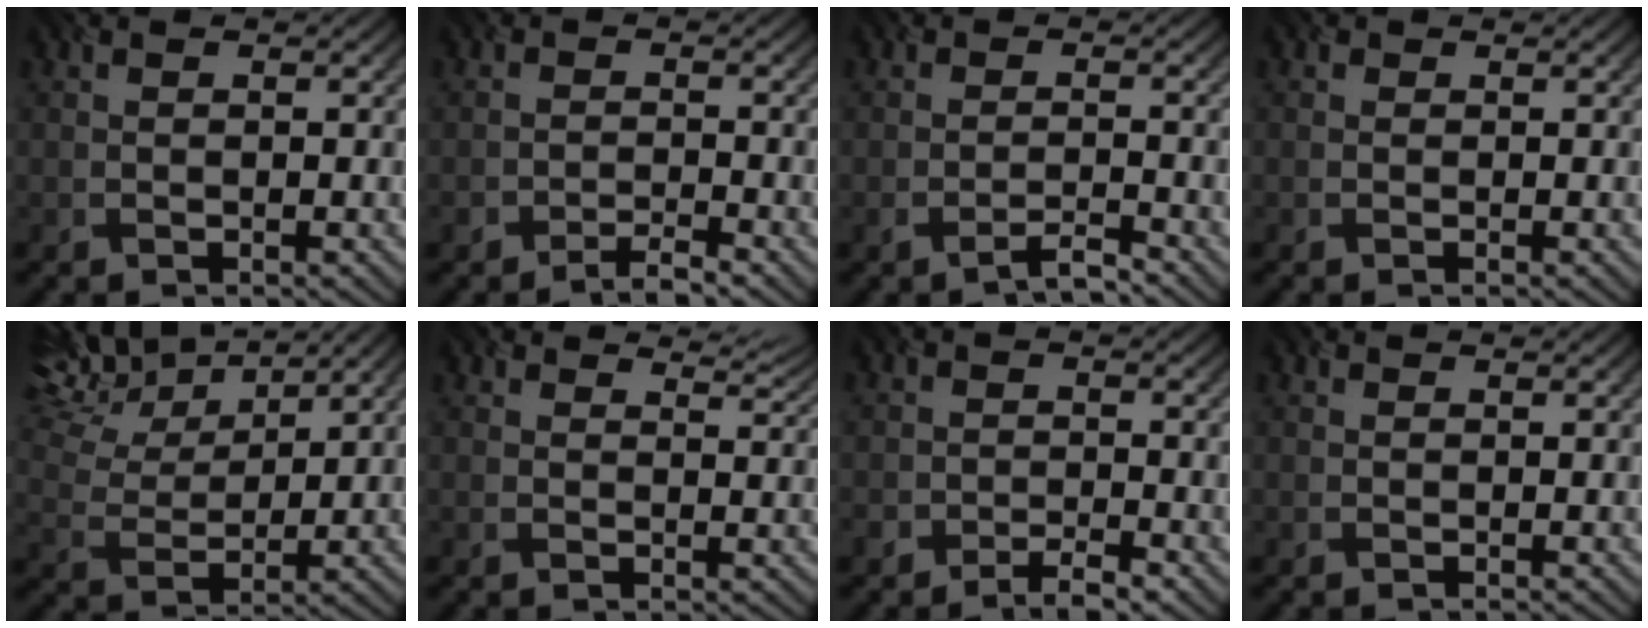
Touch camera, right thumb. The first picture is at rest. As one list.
[{"total": 1.7, "force": [-1.6, 0.0, 0.6], "torque": [-0.009, 0.002, -0.035]}, {"total": 1.8, "force": [-1.5, -0.1, 0.9], "torque": [-0.018, 0.003, -0.036]}, {"total": 0.6, "force": [0.4, 0.0, -0.5], "torque": [0.007, -0.005, 0.004]}, {"total": 11.2, "force": [9.3, 2.8, 5.6], "torque": [-0.158, 0.019, 0.149]}, {"total": 3.4, "force": [3.1, 1.2, 1.0], "torque": [-0.023, -0.007, 0.041]}, {"total": 2.6, "force": [-2.2, 0.8, 1.2], "torque": [-0.018, -0.001, -0.044]}, {"total": 0.8, "force": [0.4, -0.4, -0.6], "torque": [0.008, -0.001, 0.005]}]